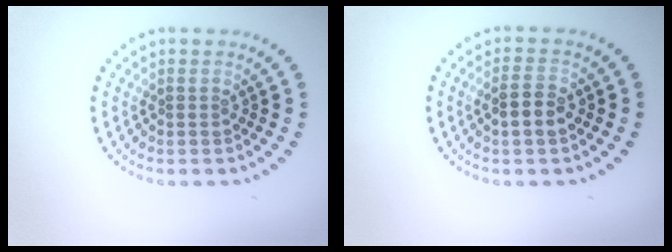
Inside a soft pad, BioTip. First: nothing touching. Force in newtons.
{"total": 2.5, "press": 2.5, "slide": 0.4}